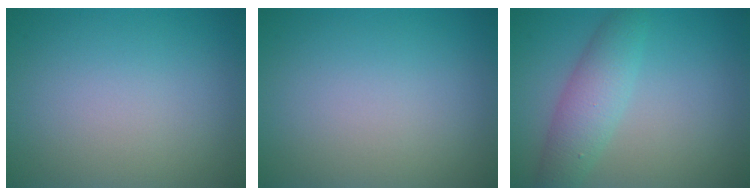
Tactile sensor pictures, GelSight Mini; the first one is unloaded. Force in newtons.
{"total": 0.0}
{"total": 3.8, "press": 3.8, "slide": 0.1}